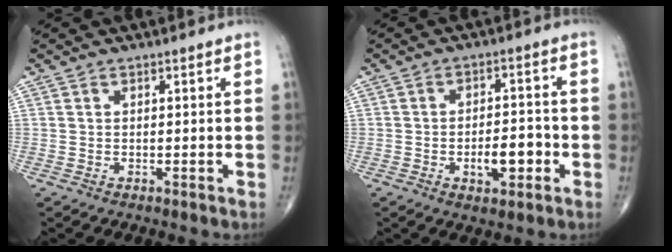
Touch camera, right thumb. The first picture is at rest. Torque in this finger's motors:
{"motor_torque": [0.68, 0.64, 0.44, 0.04, 0.16]}